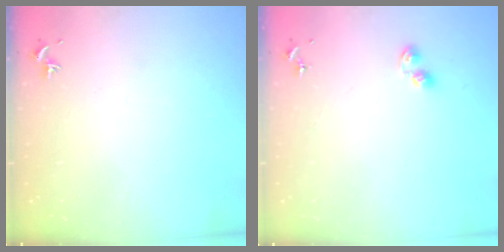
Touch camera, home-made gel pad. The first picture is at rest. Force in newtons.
{"total": 4.5, "press": 4.5, "slide": 0.5}